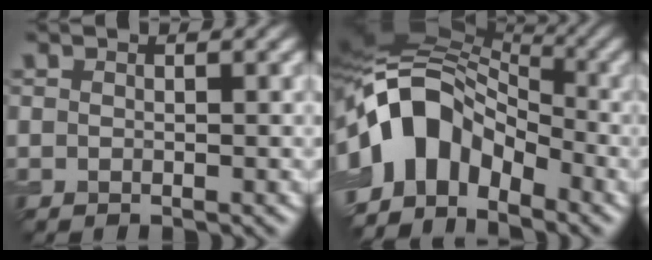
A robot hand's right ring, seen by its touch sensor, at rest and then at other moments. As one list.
[{"total": 10.6, "force": [-3.8, 6.8, 7.1], "torque": [-0.120, 0.017, -0.081]}]